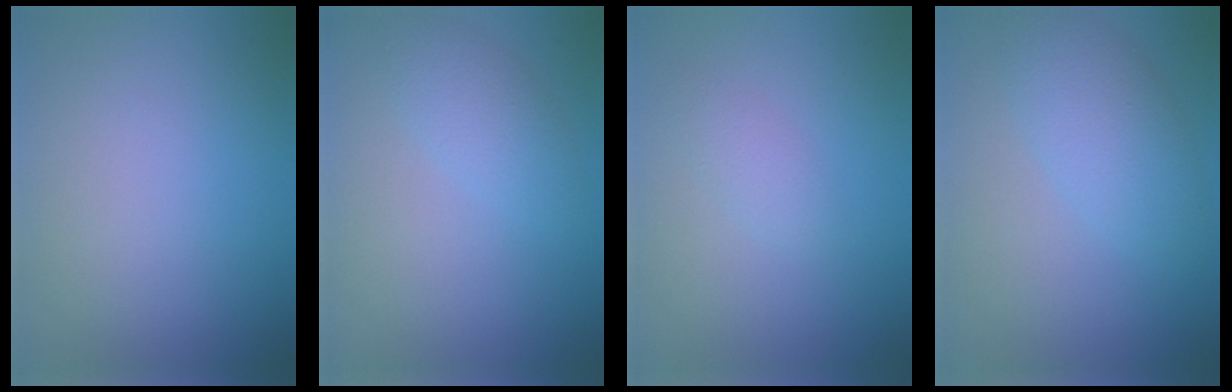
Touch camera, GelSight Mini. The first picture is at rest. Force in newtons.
{"total": 2.3, "press": 2.3, "slide": 0.1}
{"total": 1.3, "press": 1.3, "slide": 0.0}
{"total": 3.9, "press": 3.9, "slide": 0.2}